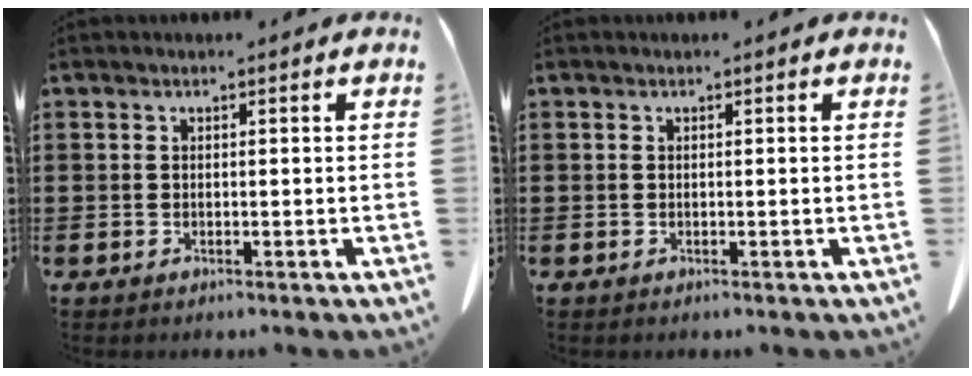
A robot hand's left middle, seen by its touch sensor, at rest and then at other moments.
{"total": 0.0}